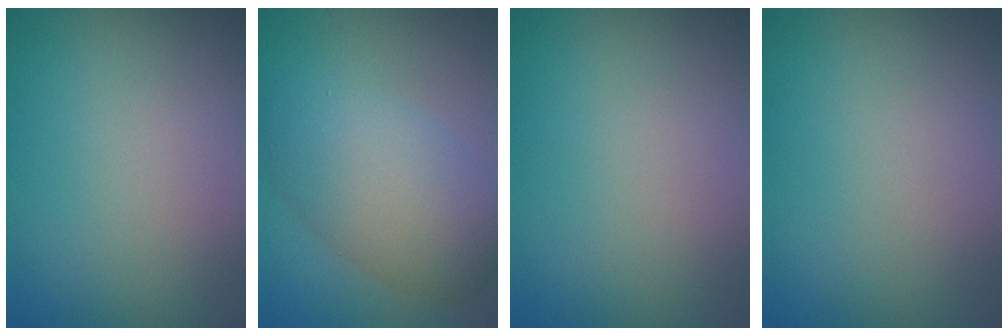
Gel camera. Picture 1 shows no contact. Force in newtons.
{"total": 6.4, "press": 6.4, "slide": 0.3}
{"total": 0.0}
{"total": 0.0}